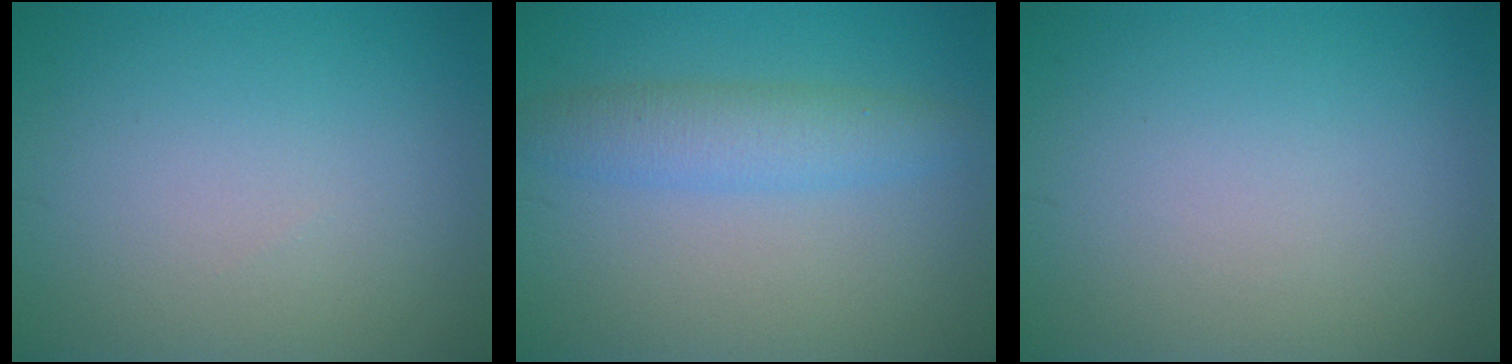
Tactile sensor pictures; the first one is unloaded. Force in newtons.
{"total": 3.3, "press": 3.3, "slide": 0.1}
{"total": 0.0}